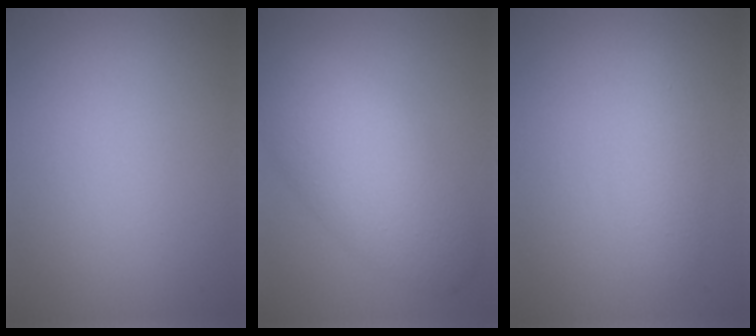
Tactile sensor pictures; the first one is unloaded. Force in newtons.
{"total": 6.8, "press": 6.8, "slide": 0.5}
{"total": 2.3, "press": 2.3, "slide": 0.0}